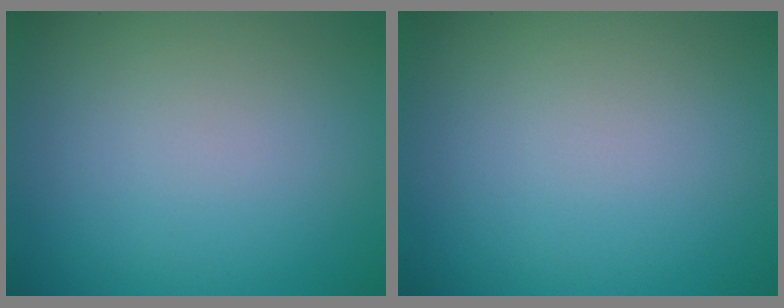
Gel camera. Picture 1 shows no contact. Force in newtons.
{"total": 0.0}